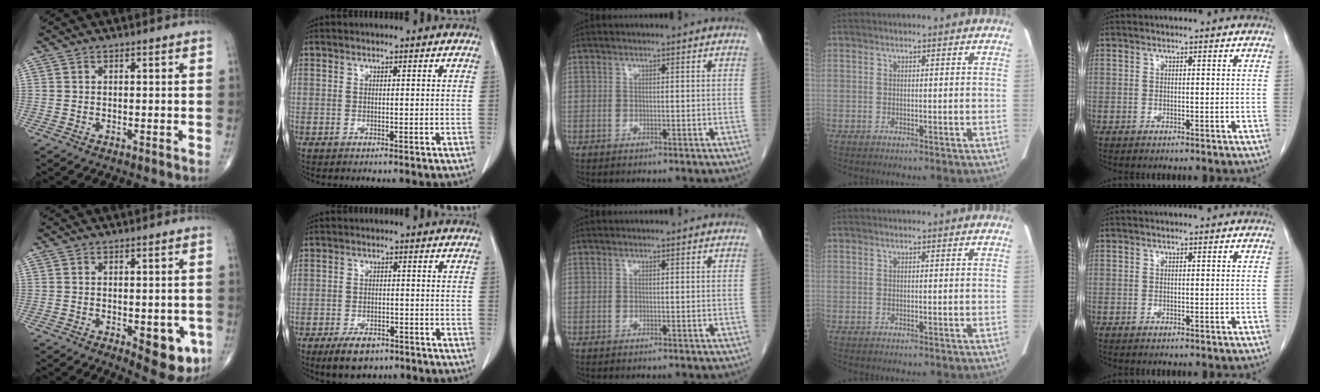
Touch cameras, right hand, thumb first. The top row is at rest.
{"thumb": {"total": 9.0, "force": [-2.8, 4.0, 7.5], "torque": [-0.066, -0.007, -0.025]}, "index": {"total": 5.2, "force": [-3.5, 2.8, 2.7], "torque": [-0.047, -0.001, -0.051]}}